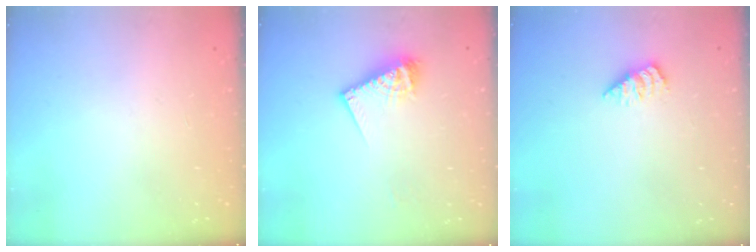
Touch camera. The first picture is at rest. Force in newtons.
{"total": 9.9, "press": 9.9, "slide": 1.3}
{"total": 1.7, "press": 1.7, "slide": 0.2}